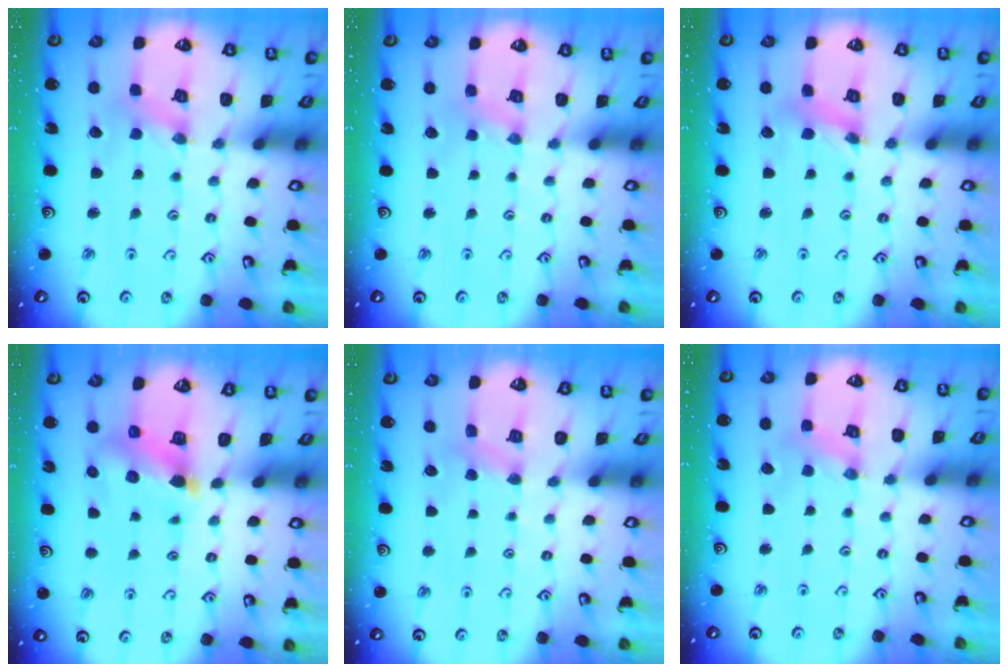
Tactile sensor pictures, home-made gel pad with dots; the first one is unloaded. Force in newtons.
{"total": 1.9, "press": 1.8, "slide": 0.3}
{"total": 4.1, "press": 4.1, "slide": 0.4}
{"total": 6.1, "press": 6.1, "slide": 0.2}
{"total": 2.9, "press": 2.8, "slide": 0.4}
{"total": 2.4, "press": 2.3, "slide": 0.3}